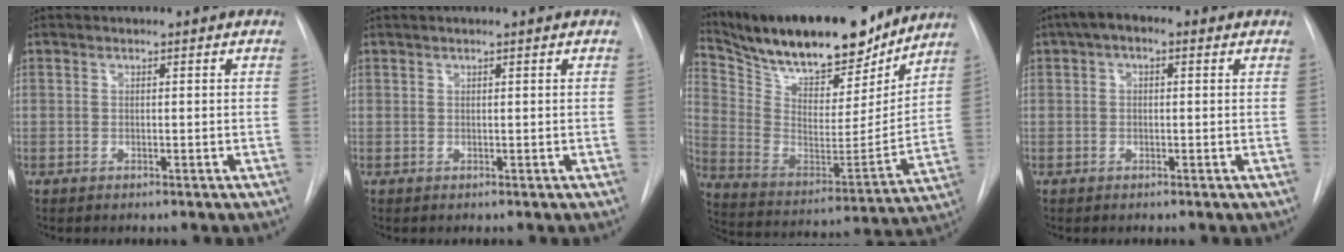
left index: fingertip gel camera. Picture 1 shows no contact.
{"total": 0.8, "force": [0.5, 0.0, 0.6], "torque": [-0.012, 0.008, 0.009]}
{"total": 25.8, "force": [21.8, 7.1, 11.9], "torque": [-0.219, -0.007, 0.338]}
{"total": 4.3, "force": [1.8, 2.2, 3.2], "torque": [-0.057, 0.025, 0.020]}